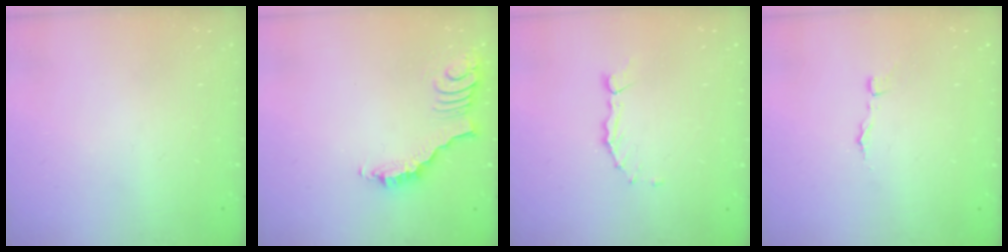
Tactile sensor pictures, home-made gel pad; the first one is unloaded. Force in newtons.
{"total": 2.5, "press": 2.5, "slide": 0.3}
{"total": 1.6, "press": 1.5, "slide": 0.3}
{"total": 1.7, "press": 1.7, "slide": 0.1}